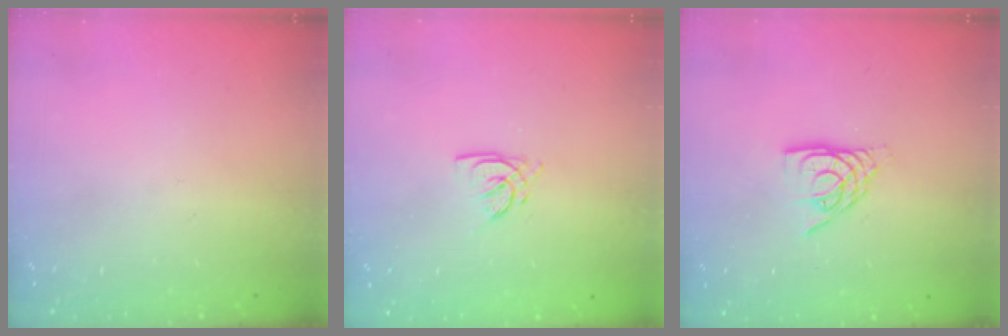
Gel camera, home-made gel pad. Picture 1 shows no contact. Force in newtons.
{"total": 3.5, "press": 3.5, "slide": 0.2}
{"total": 9.6, "press": 9.5, "slide": 0.9}